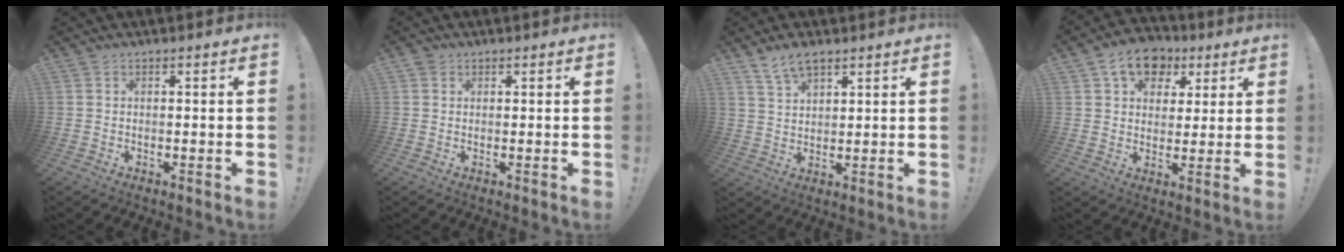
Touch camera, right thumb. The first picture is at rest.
{"total": 1.2, "force": [0.7, 0.9, 0.3], "torque": [0.002, -0.003, 0.012]}
{"total": 6.0, "force": [4.5, 2.5, 3.1], "torque": [-0.056, -0.020, 0.085]}
{"total": 11.6, "force": [5.8, 8.3, 5.5], "torque": [-0.075, -0.024, 0.110]}